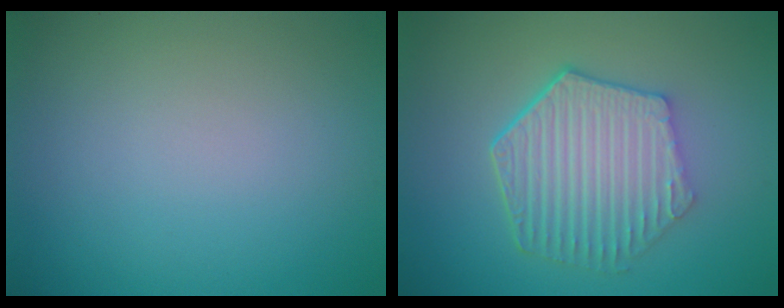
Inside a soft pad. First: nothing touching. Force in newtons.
{"total": 6.5, "press": 4.9, "slide": 4.3}